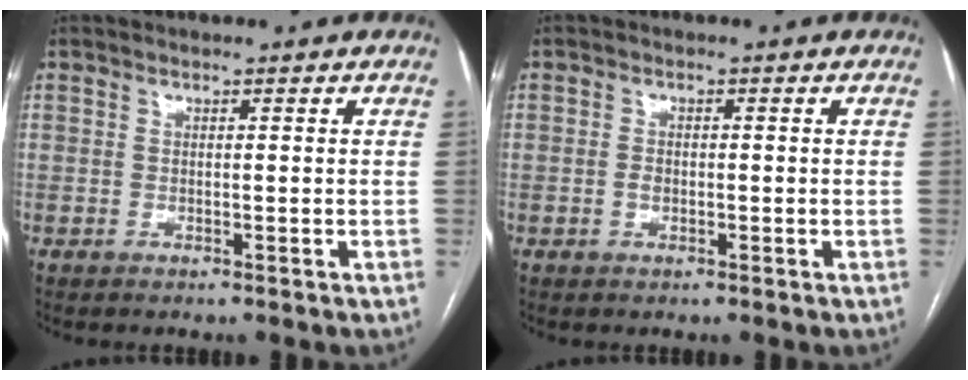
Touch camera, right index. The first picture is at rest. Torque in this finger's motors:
{"motor_torque": [-0.02, -0.03, 0.01, 0.00]}